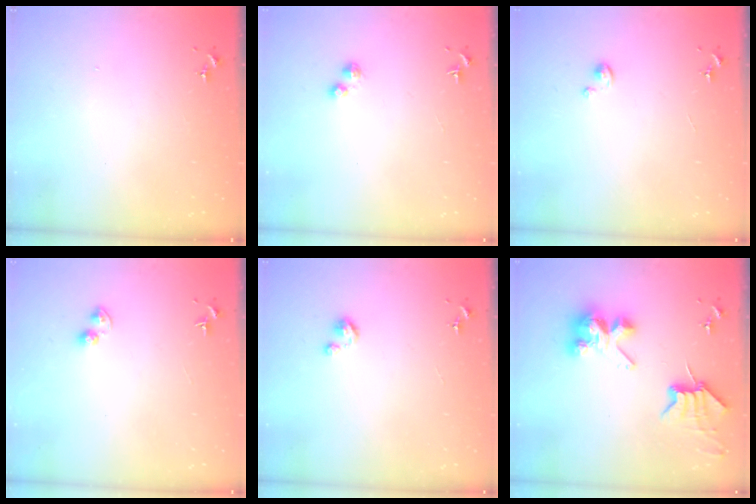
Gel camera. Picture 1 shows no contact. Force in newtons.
{"total": 2.1, "press": 2.1, "slide": 0.4}
{"total": 1.1, "press": 1.1, "slide": 0.3}
{"total": 3.9, "press": 3.8, "slide": 0.5}
{"total": 3.3, "press": 3.3, "slide": 0.3}
{"total": 8.3, "press": 8.3, "slide": 0.3}